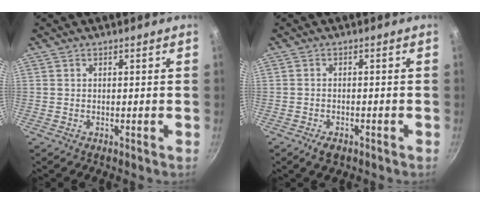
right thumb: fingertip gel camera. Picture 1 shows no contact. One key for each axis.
{"total": 2.9, "fx": -1.8, "fy": 1.5, "fz": 1.7, "tx": -0.033, "ty": 0.011, "tz": -0.029}